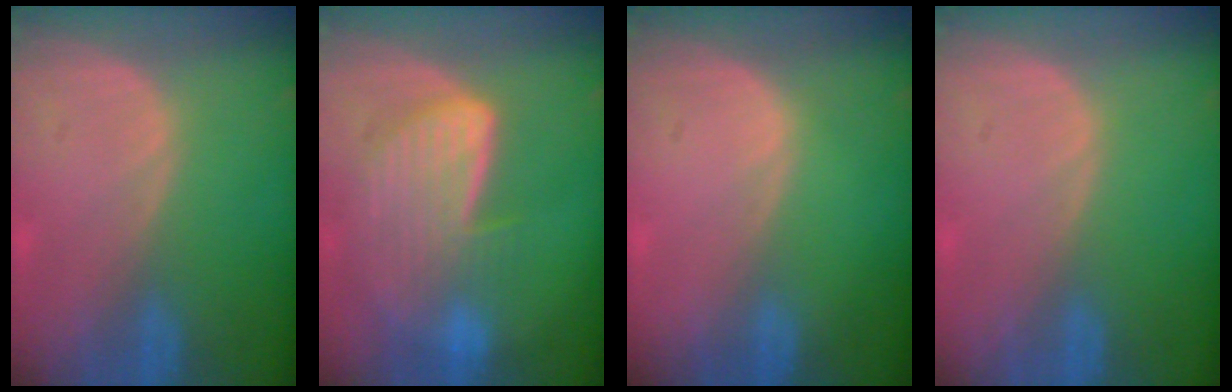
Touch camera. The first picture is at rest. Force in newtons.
{"total": 8.2, "press": 7.5, "slide": 3.4}
{"total": 0.0}
{"total": 0.0}